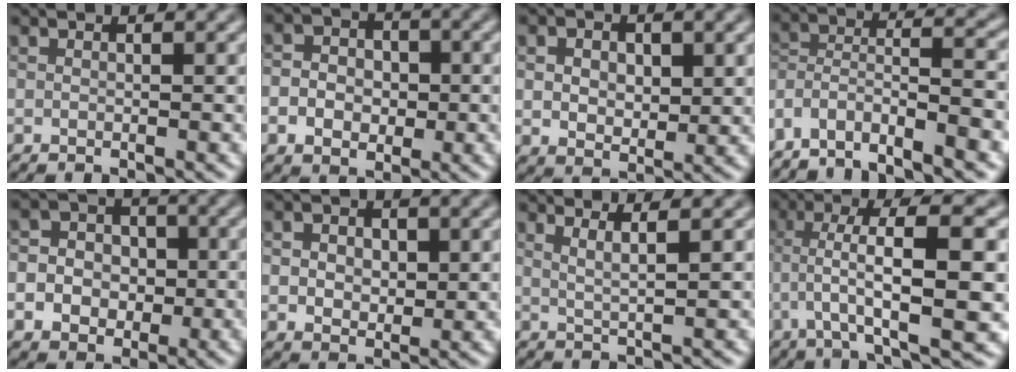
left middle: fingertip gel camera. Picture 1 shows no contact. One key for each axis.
{"total": 4.9, "fx": -0.6, "fy": 4.1, "fz": 2.6, "tx": -0.033, "ty": -0.003, "tz": -0.028}
{"total": 4.2, "fx": 1.1, "fy": 3.0, "fz": 2.7, "tx": -0.057, "ty": -0.013, "tz": 0.011}
{"total": 7.8, "fx": -5.7, "fy": 2.3, "fz": 4.7, "tx": -0.083, "ty": -0.003, "tz": -0.115}
{"total": 7.3, "fx": -1.2, "fy": 6.8, "fz": 2.5, "tx": -0.037, "ty": 0.002, "tz": -0.051}
{"total": 3.7, "fx": 0.7, "fy": 2.8, "fz": 2.4, "tx": -0.047, "ty": -0.009, "tz": 0.002}
{"total": 2.6, "fx": 1.5, "fy": 0.8, "fz": 1.9, "tx": -0.027, "ty": -0.003, "tz": 0.008}
{"total": 9.7, "fx": -1.2, "fy": 2.2, "fz": 9.4, "tx": -0.157, "ty": 0.012, "tz": -0.028}